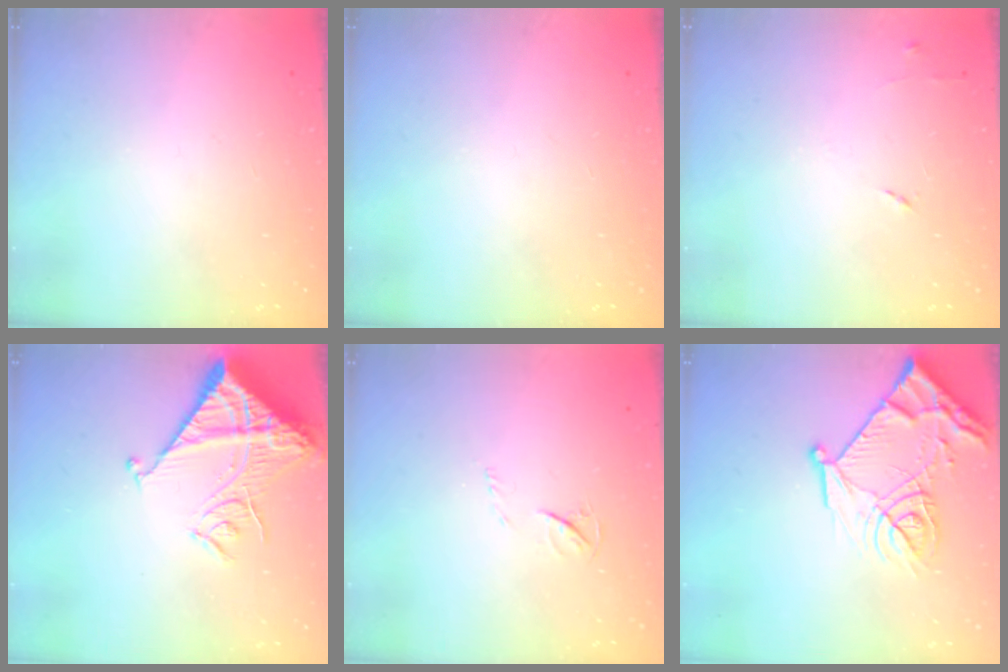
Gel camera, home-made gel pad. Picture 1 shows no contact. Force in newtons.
{"total": 0.0}
{"total": 5.3, "press": 5.2, "slide": 0.8}
{"total": 15.6, "press": 15.4, "slide": 1.8}
{"total": 3.3, "press": 3.2, "slide": 0.5}
{"total": 16.3, "press": 16.3, "slide": 1.8}